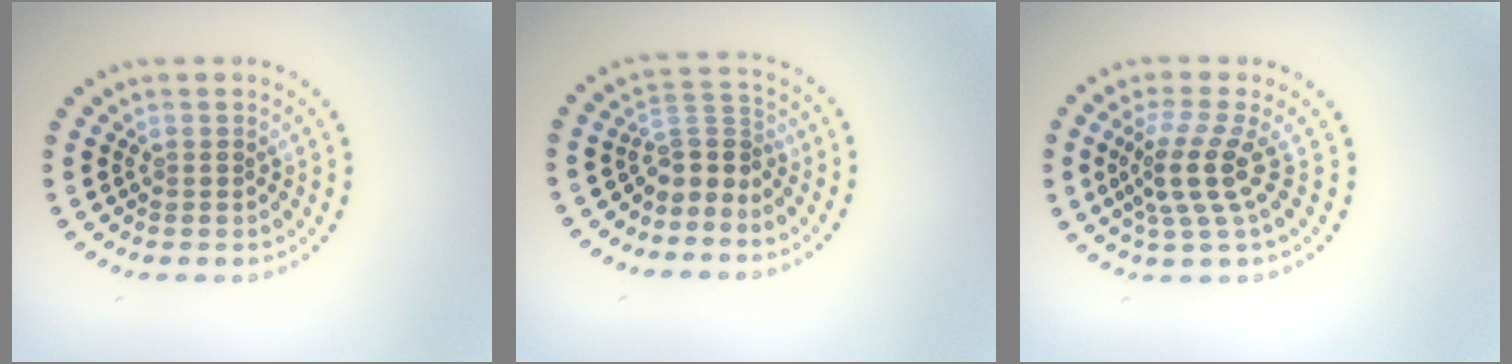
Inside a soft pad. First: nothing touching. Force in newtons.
{"total": 2.8, "press": 1.9, "slide": 2.0}
{"total": 3.8, "press": 2.7, "slide": 2.7}